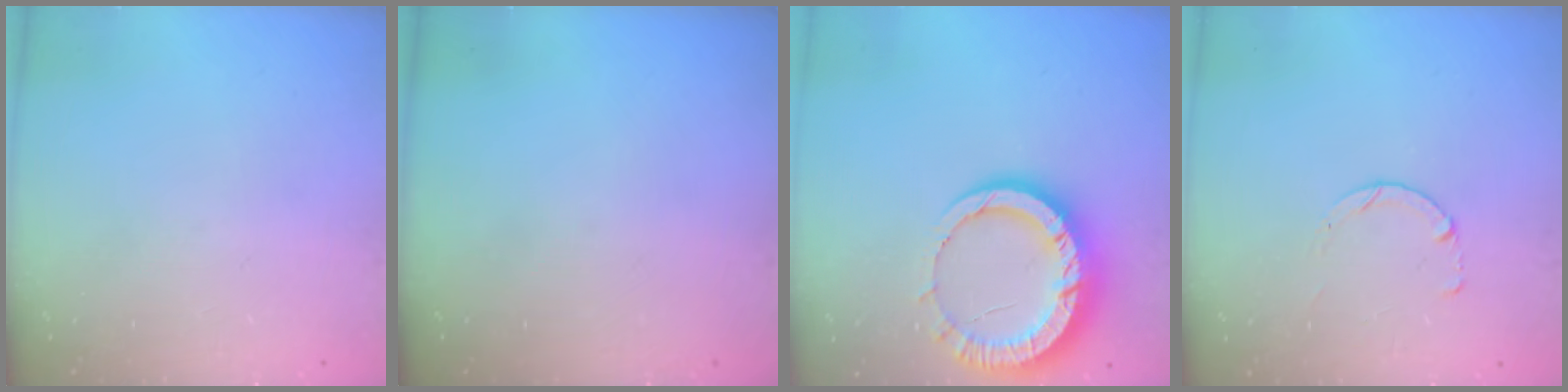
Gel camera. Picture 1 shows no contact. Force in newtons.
{"total": 0.0}
{"total": 14.2, "press": 14.1, "slide": 1.5}
{"total": 0.0}